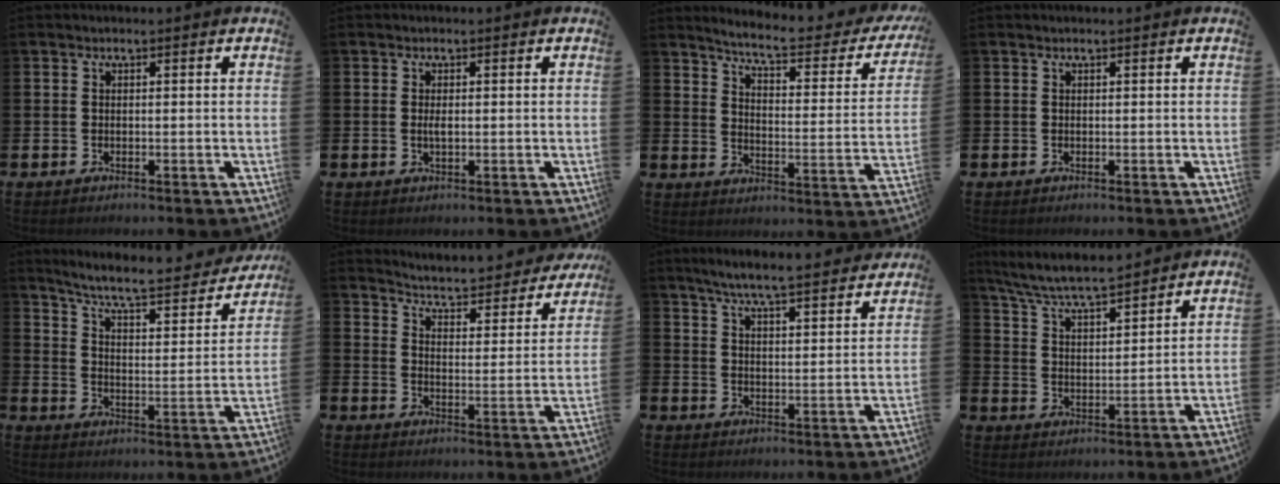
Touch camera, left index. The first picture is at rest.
{"total": 1.2, "force": [0.1, 0.4, 1.1], "torque": [-0.020, 0.001, -0.001]}
{"total": 6.1, "force": [5.4, 0.8, 2.7], "torque": [-0.071, -0.039, 0.083]}
{"total": 0.0}
{"total": 7.4, "force": [6.7, 1.0, 3.0], "torque": [-0.081, -0.049, 0.107]}
{"total": 4.8, "force": [4.7, 0.3, 0.9], "torque": [-0.036, -0.048, 0.072]}
{"total": 6.7, "force": [6.4, 0.0, 2.0], "torque": [-0.054, -0.041, 0.111]}
{"total": 6.7, "force": [6.5, 0.3, 1.8], "torque": [-0.064, -0.039, 0.113]}